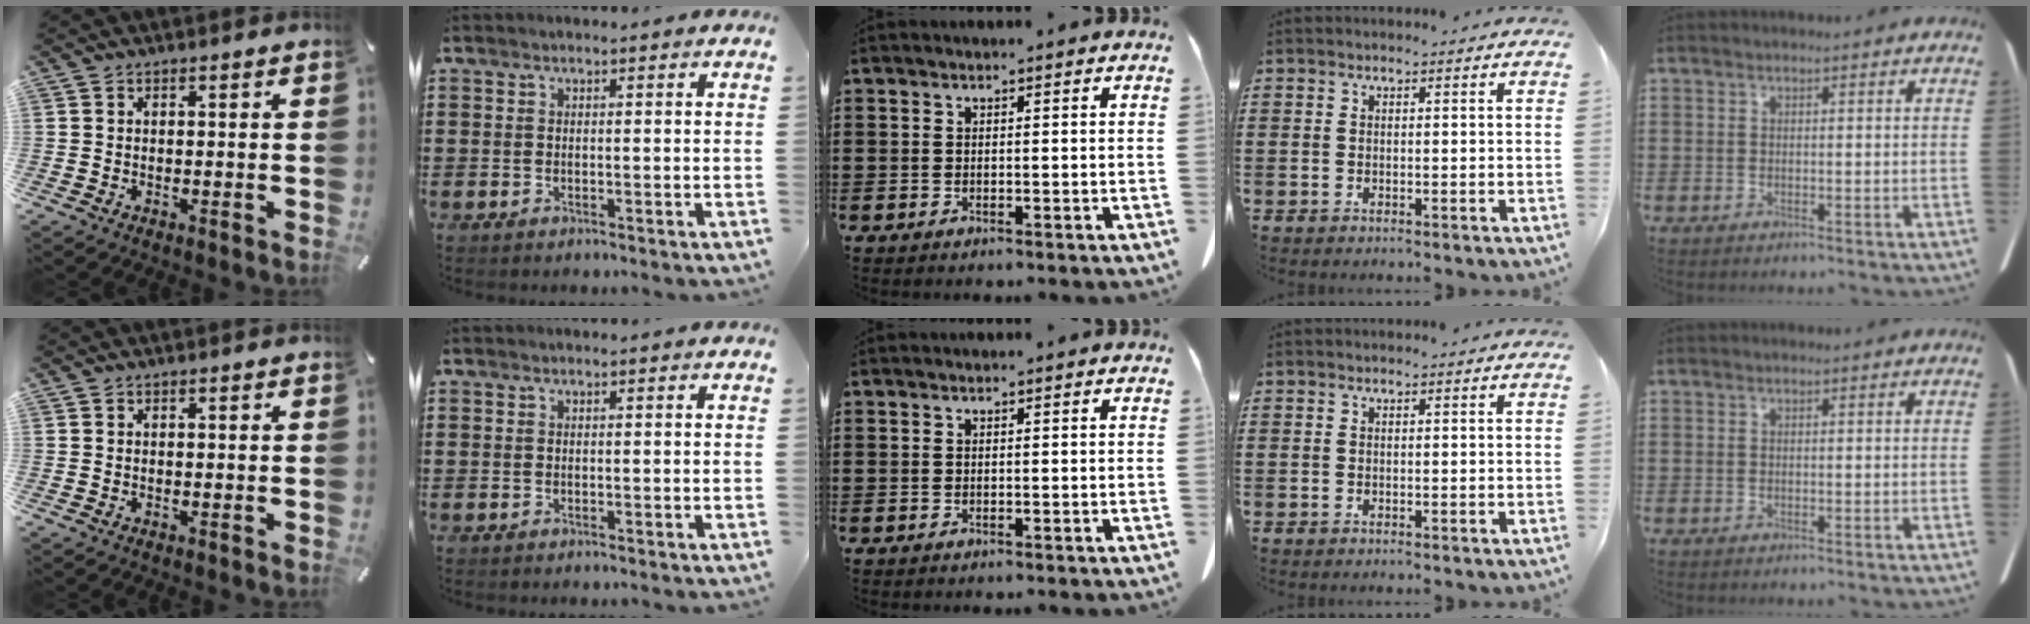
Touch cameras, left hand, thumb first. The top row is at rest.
{}